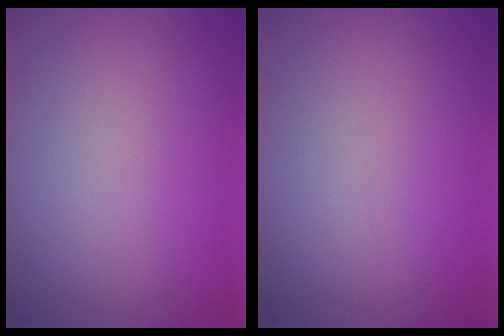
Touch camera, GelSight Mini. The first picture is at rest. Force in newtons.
{"total": 0.0}